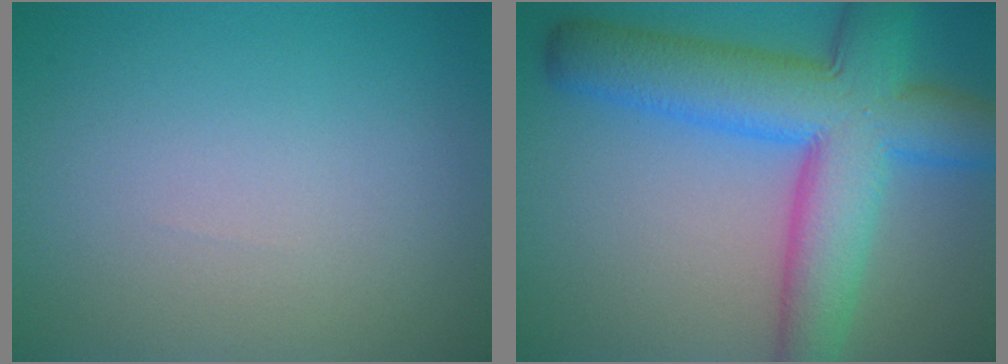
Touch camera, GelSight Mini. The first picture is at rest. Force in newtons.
{"total": 10.8, "press": 10.7, "slide": 0.5}